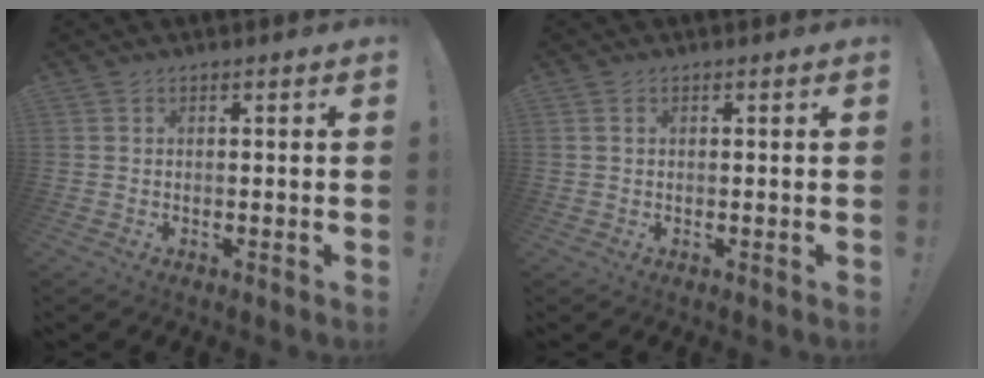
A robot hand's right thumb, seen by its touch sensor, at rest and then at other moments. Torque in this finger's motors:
{"motor_torque": [0.00, -0.12, -0.11, 0.08, 0.05]}